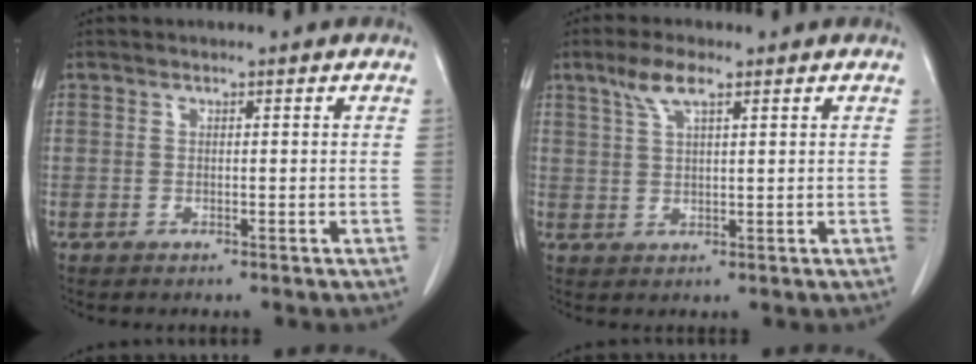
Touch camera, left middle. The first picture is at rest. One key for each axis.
{"total": 4.5, "fx": 2.7, "fy": 0.9, "fz": 3.4, "tx": -0.075, "ty": 0.009, "tz": 0.056}